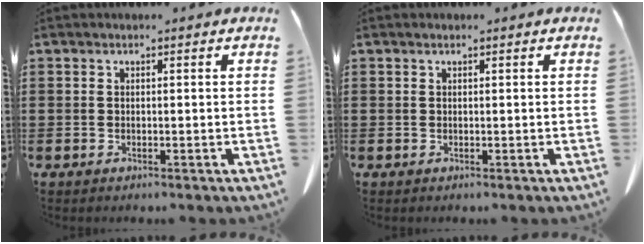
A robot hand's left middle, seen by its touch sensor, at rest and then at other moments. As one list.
[{"total": 0.0}]